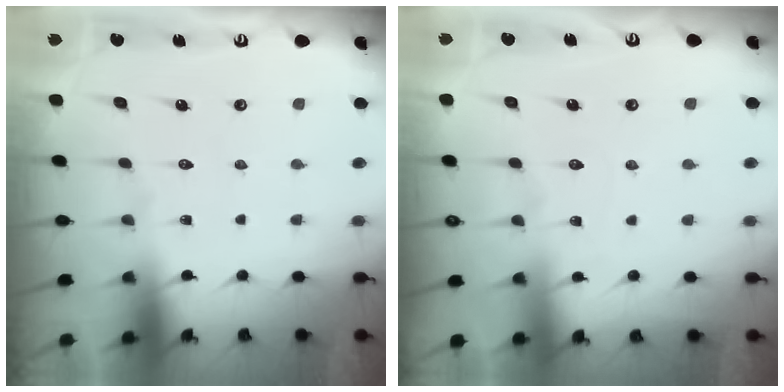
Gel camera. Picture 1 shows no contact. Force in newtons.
{"total": 4.2, "press": 4.1, "slide": 0.5}